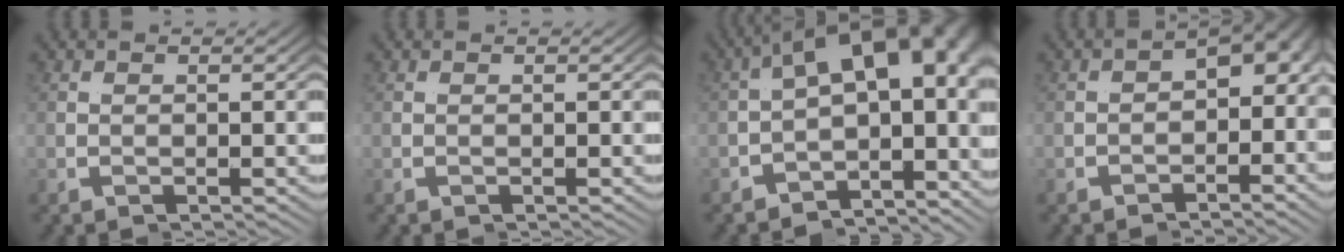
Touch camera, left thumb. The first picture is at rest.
{"total": 0.0}
{"total": 10.1, "force": [-0.2, 5.5, 8.5], "torque": [-0.113, 0.013, -0.022]}
{"total": 5.3, "force": [-0.7, 3.8, 3.6], "torque": [-0.054, 0.006, -0.018]}